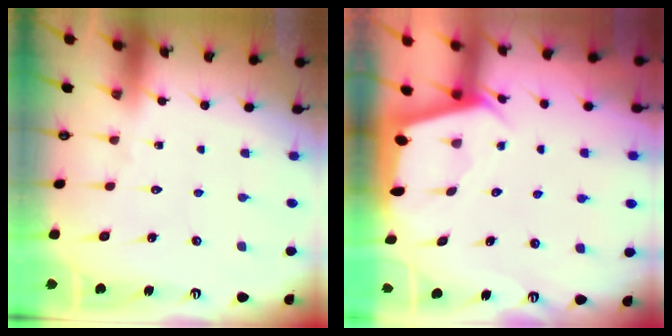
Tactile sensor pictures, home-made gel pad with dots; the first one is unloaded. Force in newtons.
{"total": 2.0, "press": 2.0, "slide": 0.3}